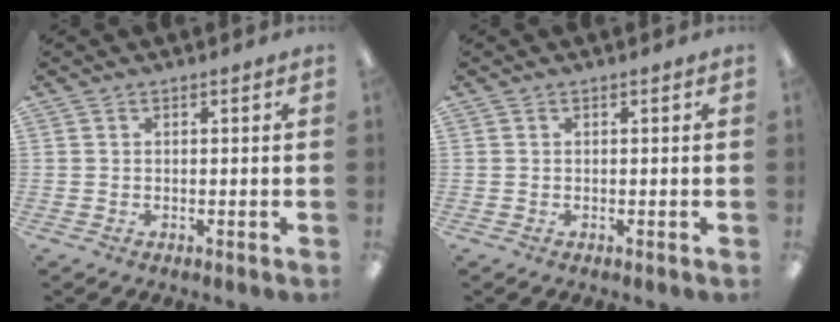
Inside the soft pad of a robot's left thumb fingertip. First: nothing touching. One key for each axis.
{"total": 0.0}